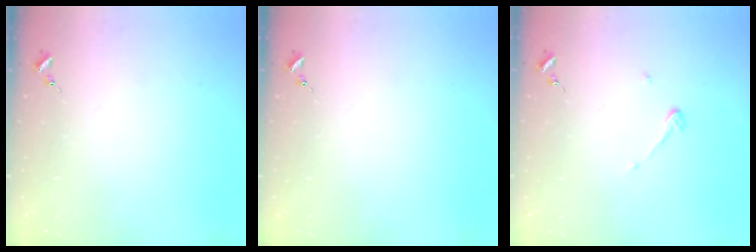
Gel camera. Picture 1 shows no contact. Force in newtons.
{"total": 0.0}
{"total": 3.8, "press": 3.8, "slide": 0.3}